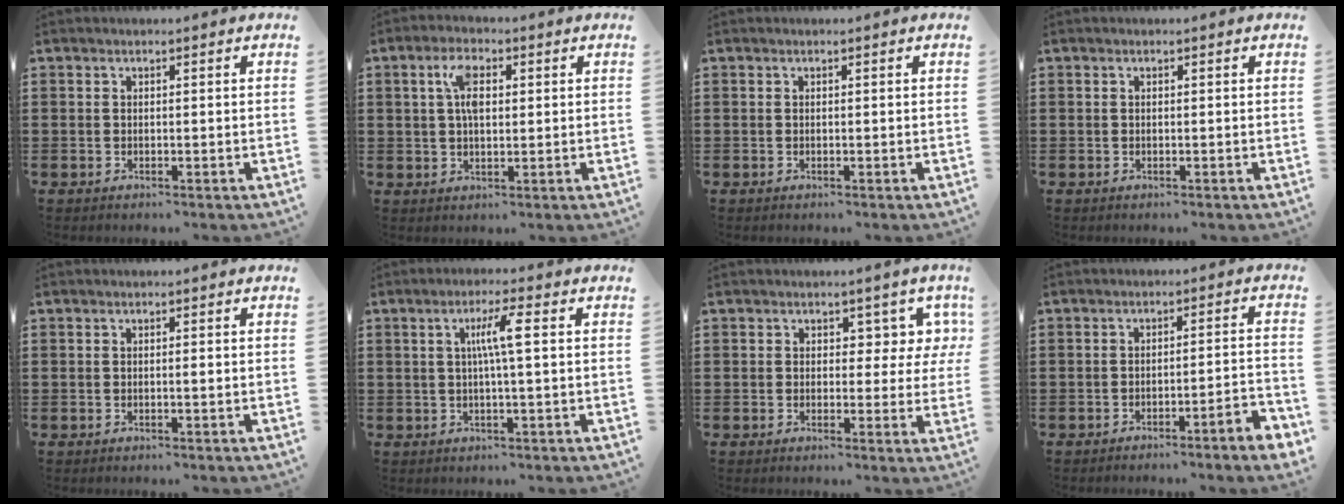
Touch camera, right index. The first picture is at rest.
{"total": 5.3, "force": [1.5, 2.4, 4.4], "torque": [-0.096, 0.011, 0.024]}
{"total": 0.0}
{"total": 0.0}
{"total": 0.5, "force": [-0.1, 0.1, 0.5], "torque": [-0.011, -0.003, 0.000]}
{"total": 5.0, "force": [0.7, 0.0, 4.9], "torque": [-0.094, 0.001, 0.005]}
{"total": 3.9, "force": [2.1, 2.9, 1.7], "torque": [-0.018, -0.009, 0.028]}
{"total": 3.5, "force": [-3.0, -0.5, 1.7], "torque": [-0.029, -0.009, -0.061]}